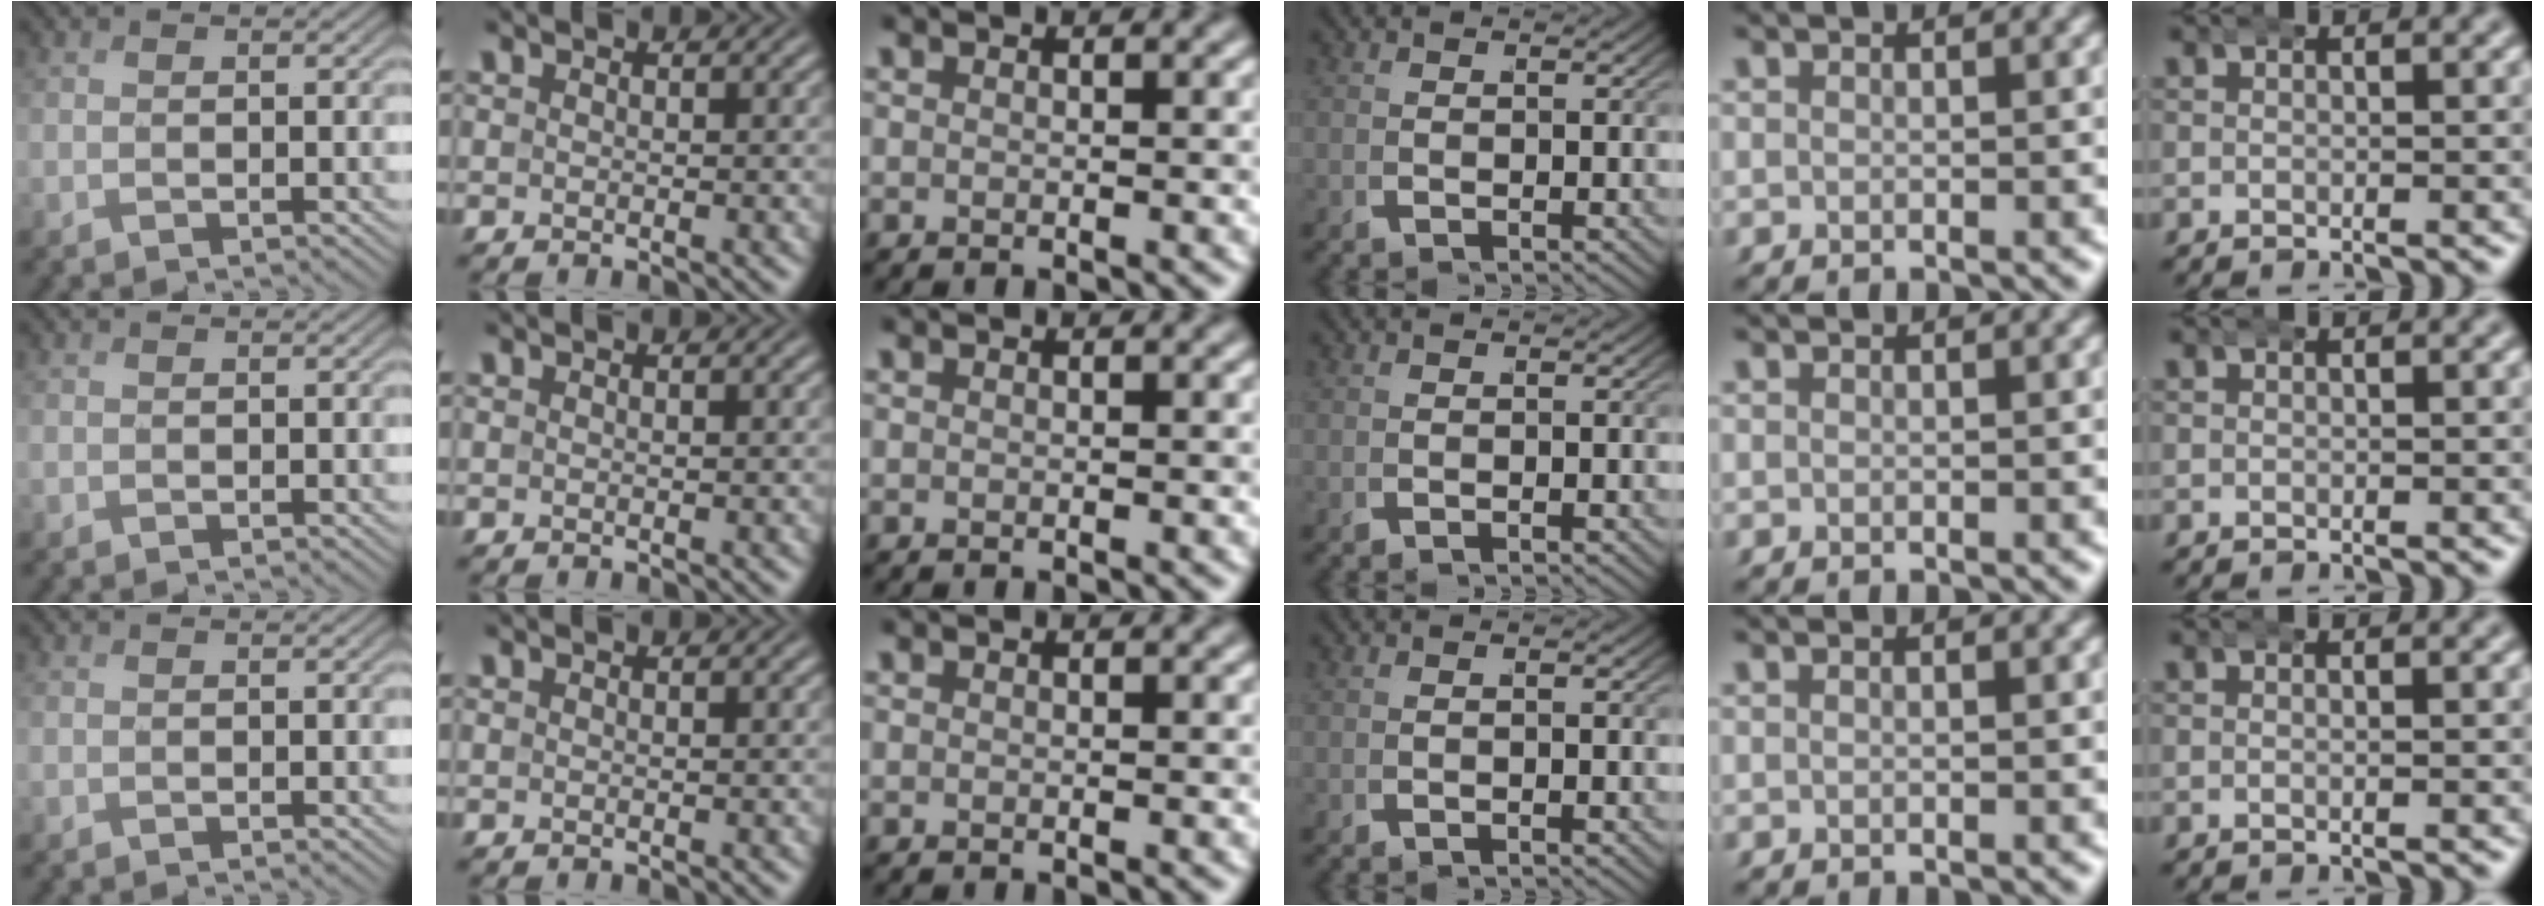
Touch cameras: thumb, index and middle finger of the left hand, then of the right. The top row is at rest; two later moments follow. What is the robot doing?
{"motion": "wrap", "object": "bandana"}